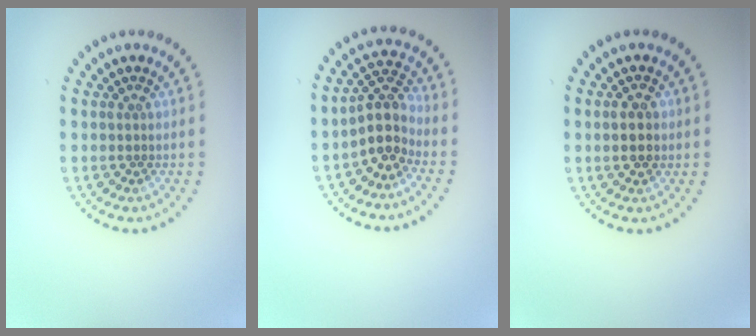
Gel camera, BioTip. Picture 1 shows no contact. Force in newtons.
{"total": 3.5, "press": 2.7, "slide": 2.2}
{"total": 2.7, "press": 2.7, "slide": 0.2}